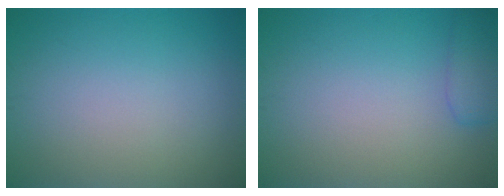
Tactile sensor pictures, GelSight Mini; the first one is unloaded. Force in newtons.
{"total": 2.3, "press": 2.3, "slide": 0.2}